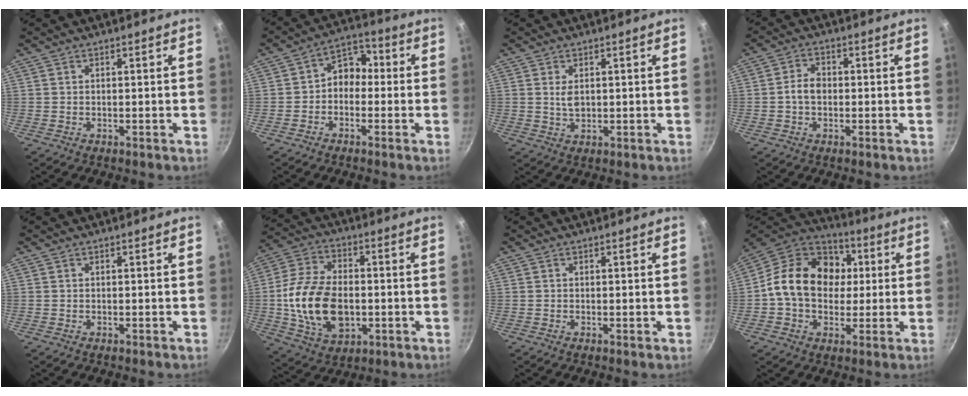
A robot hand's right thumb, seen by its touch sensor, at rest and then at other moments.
{"total": 6.5, "force": [-0.9, 5.1, 3.9], "torque": [-0.021, 0.033, -0.032]}
{"total": 2.9, "force": [0.6, 1.7, 2.3], "torque": [-0.037, -0.006, 0.013]}
{"total": 3.9, "force": [-0.4, 2.8, 2.6], "torque": [-0.036, 0.016, -0.012]}
{"total": 0.0}
{"total": 17.7, "force": [-1.8, 11.3, 13.5], "torque": [-0.241, 0.014, -0.029]}
{"total": 0.0}
{"total": 19.5, "force": [1.7, 15.3, 11.9], "torque": [-0.171, 0.031, 0.013]}